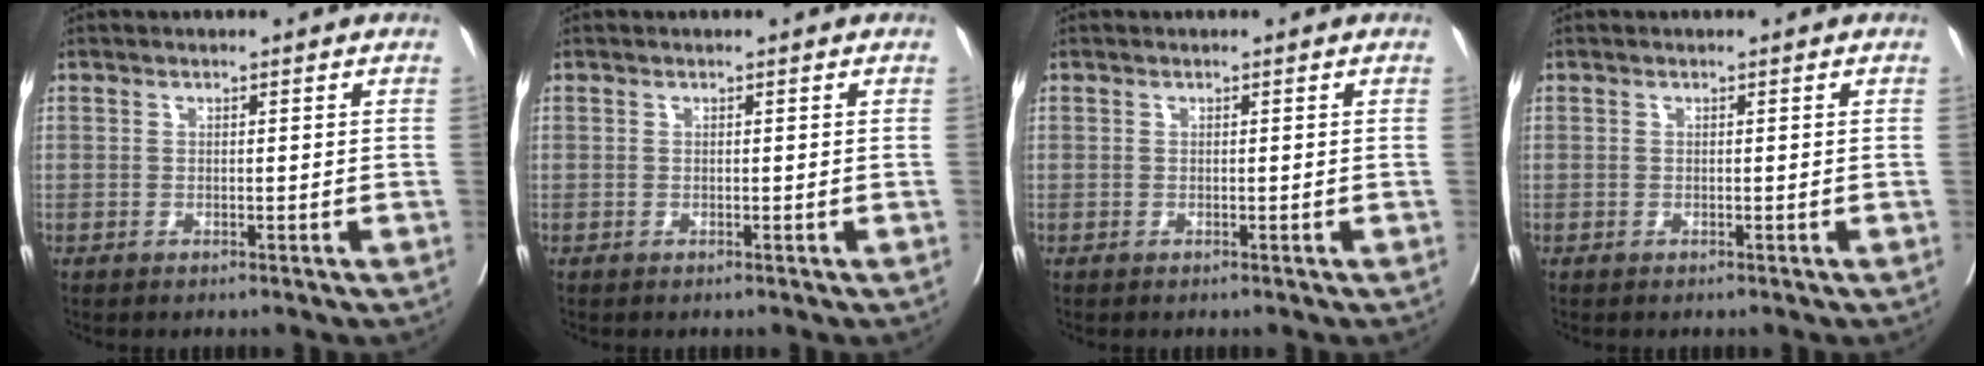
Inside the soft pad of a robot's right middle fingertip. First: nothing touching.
{"total": 0.0}
{"total": 0.0}
{"total": 0.0}